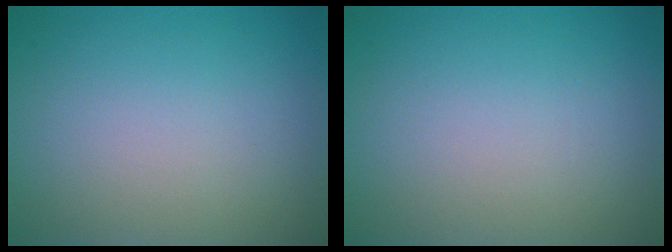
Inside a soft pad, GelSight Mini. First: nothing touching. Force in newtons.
{"total": 0.0}